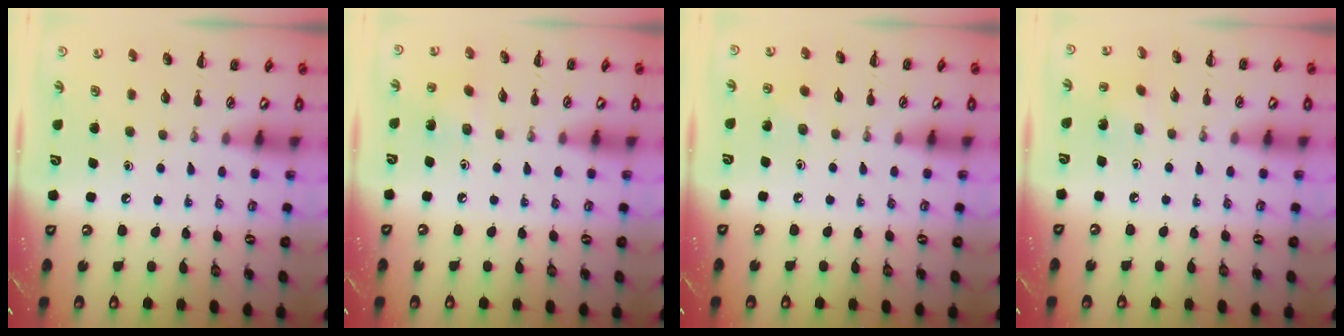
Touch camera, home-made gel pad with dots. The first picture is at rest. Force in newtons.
{"total": 4.4, "press": 4.2, "slide": 1.2}
{"total": 2.8, "press": 2.7, "slide": 0.8}
{"total": 1.4, "press": 1.2, "slide": 0.6}